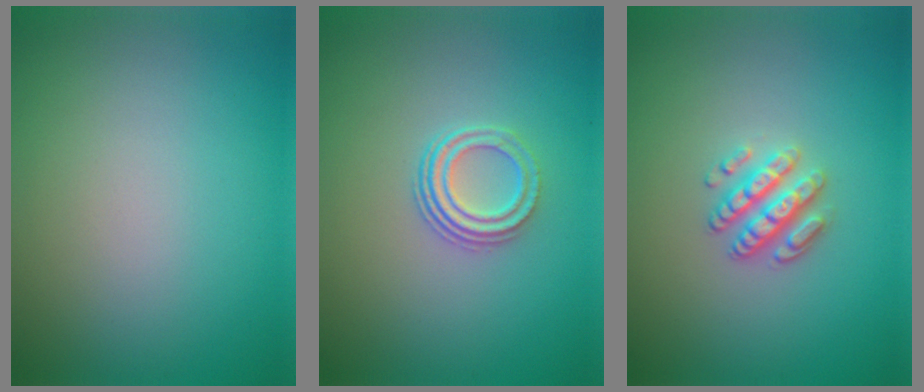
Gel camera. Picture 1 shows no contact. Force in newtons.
{"total": 2.9, "press": 2.1, "slide": 2.0}
{"total": 3.0, "press": 2.6, "slide": 1.5}